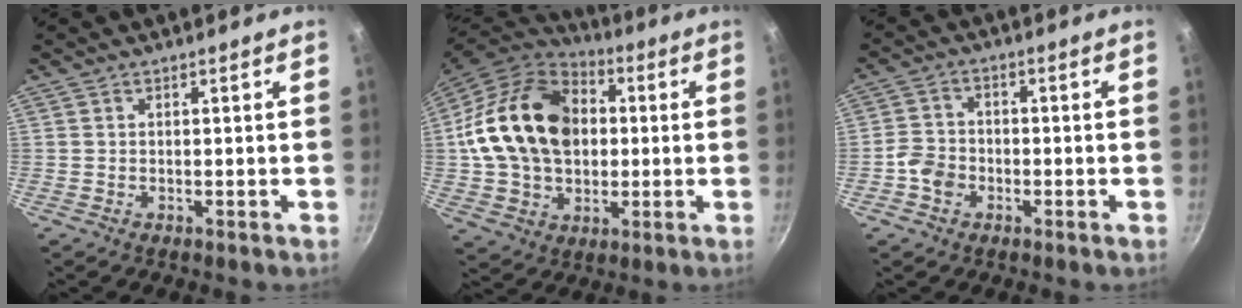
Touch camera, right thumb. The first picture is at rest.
{"total": 22.7, "force": [2.4, 17.0, 14.8], "torque": [-0.245, 0.028, 0.041]}
{"total": 4.7, "force": [-2.0, 3.7, 2.0], "torque": [-0.029, 0.022, -0.044]}